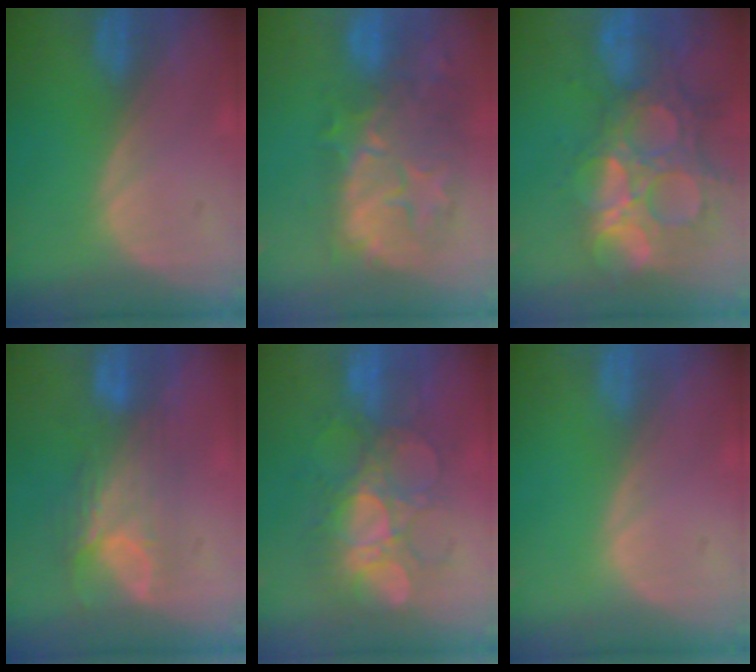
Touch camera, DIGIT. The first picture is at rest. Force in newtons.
{"total": 11.0, "press": 10.2, "slide": 4.0}
{"total": 14.9, "press": 12.3, "slide": 8.4}
{"total": 7.8, "press": 6.8, "slide": 3.9}
{"total": 9.0, "press": 8.6, "slide": 2.5}
{"total": 0.0}